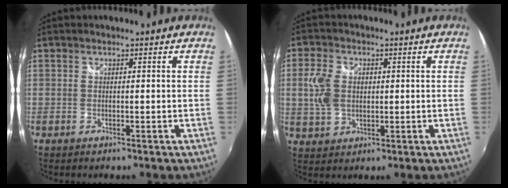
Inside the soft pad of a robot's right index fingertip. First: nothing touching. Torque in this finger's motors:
{"motor_torque": [0.11, 0.02, 0.09, 0.04]}